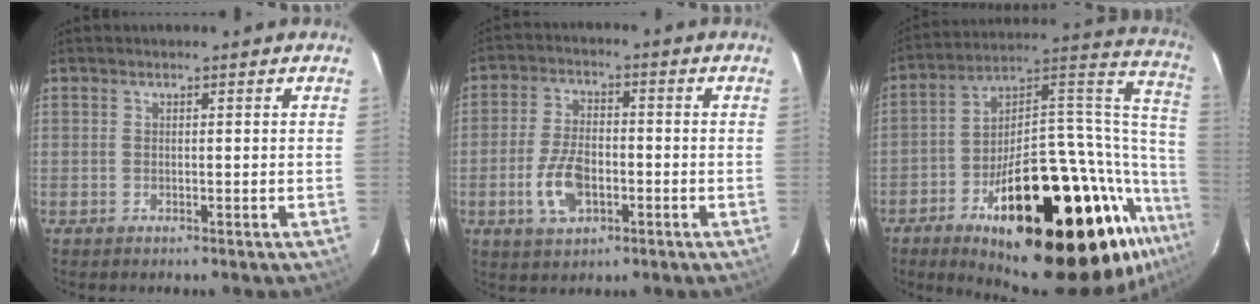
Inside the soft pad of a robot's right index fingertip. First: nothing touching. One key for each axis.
{"total": 9.0, "fx": -2.9, "fy": 5.0, "fz": 6.8, "tx": -0.143, "ty": 0.003, "tz": -0.048}
{"total": 37.1, "fx": -17.3, "fy": 12.0, "fz": 30.5, "tx": -0.408, "ty": 0.044, "tz": -0.263}